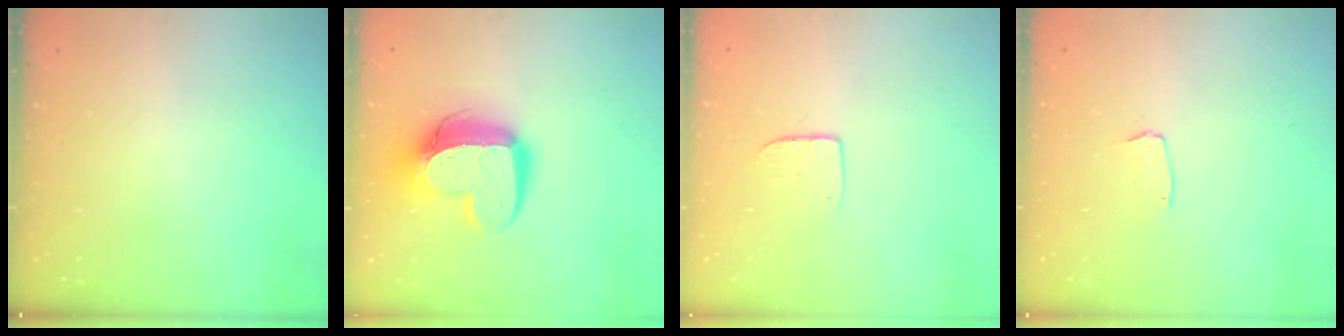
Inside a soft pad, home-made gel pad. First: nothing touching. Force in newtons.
{"total": 14.9, "press": 14.9, "slide": 1.4}
{"total": 5.0, "press": 5.0, "slide": 0.4}
{"total": 3.0, "press": 3.0, "slide": 0.2}